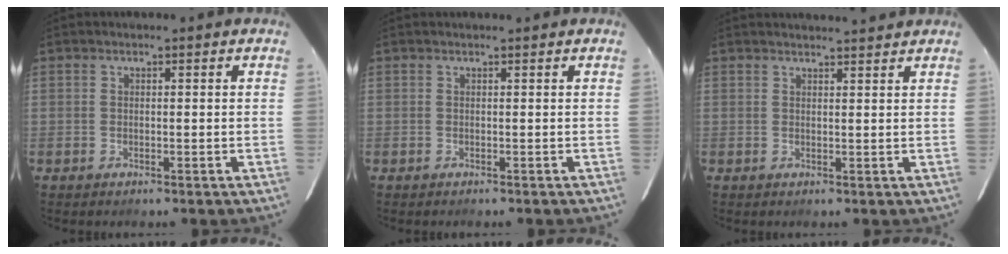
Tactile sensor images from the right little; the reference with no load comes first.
{"total": 0.7, "force": [0.1, 0.1, 0.6], "torque": [-0.022, 0.009, 0.005]}
{"total": 6.2, "force": [6.1, 0.2, 1.4], "torque": [-0.019, 0.019, 0.067]}